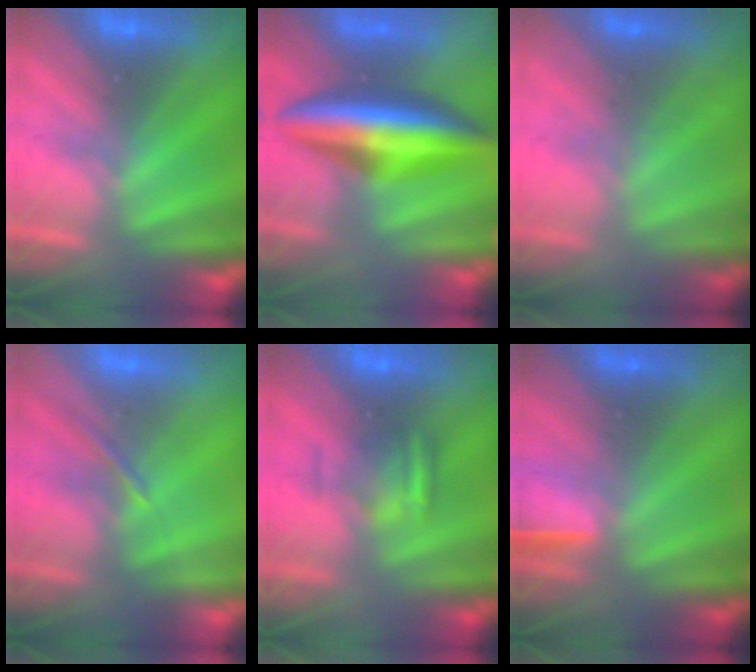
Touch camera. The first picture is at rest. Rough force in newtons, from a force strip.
{"total": 9.4}
{"total": 1.7}
{"total": 1.4}
{"total": 5.9}
{"total": 1.6}